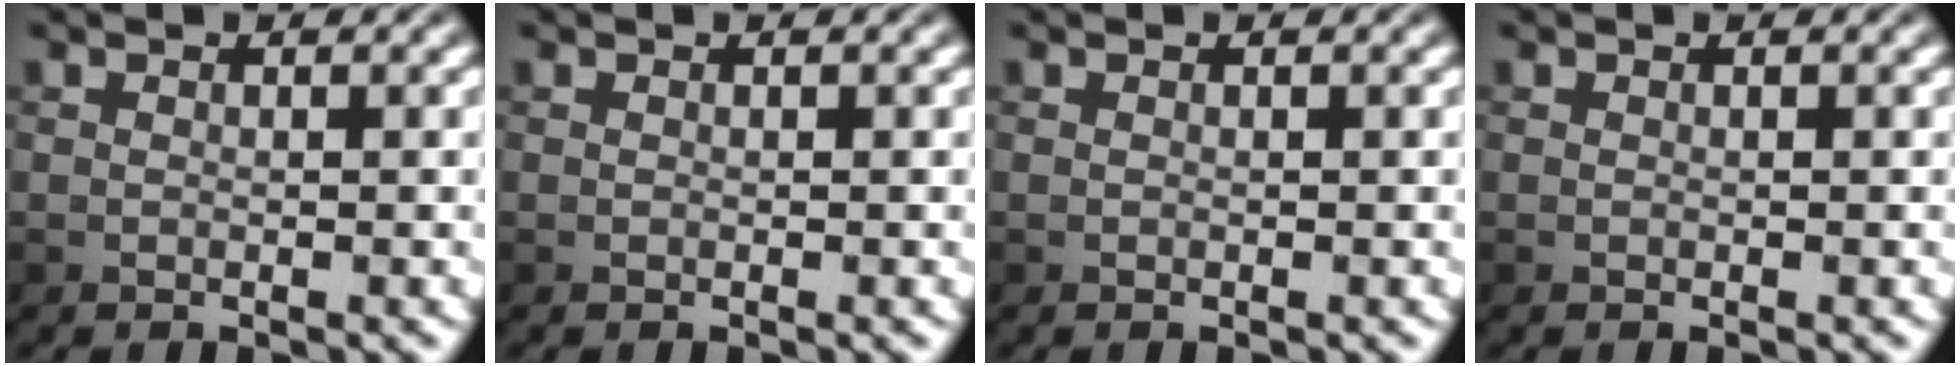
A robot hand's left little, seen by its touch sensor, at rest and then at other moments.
{"total": 0.0}
{"total": 0.0}
{"total": 0.0}